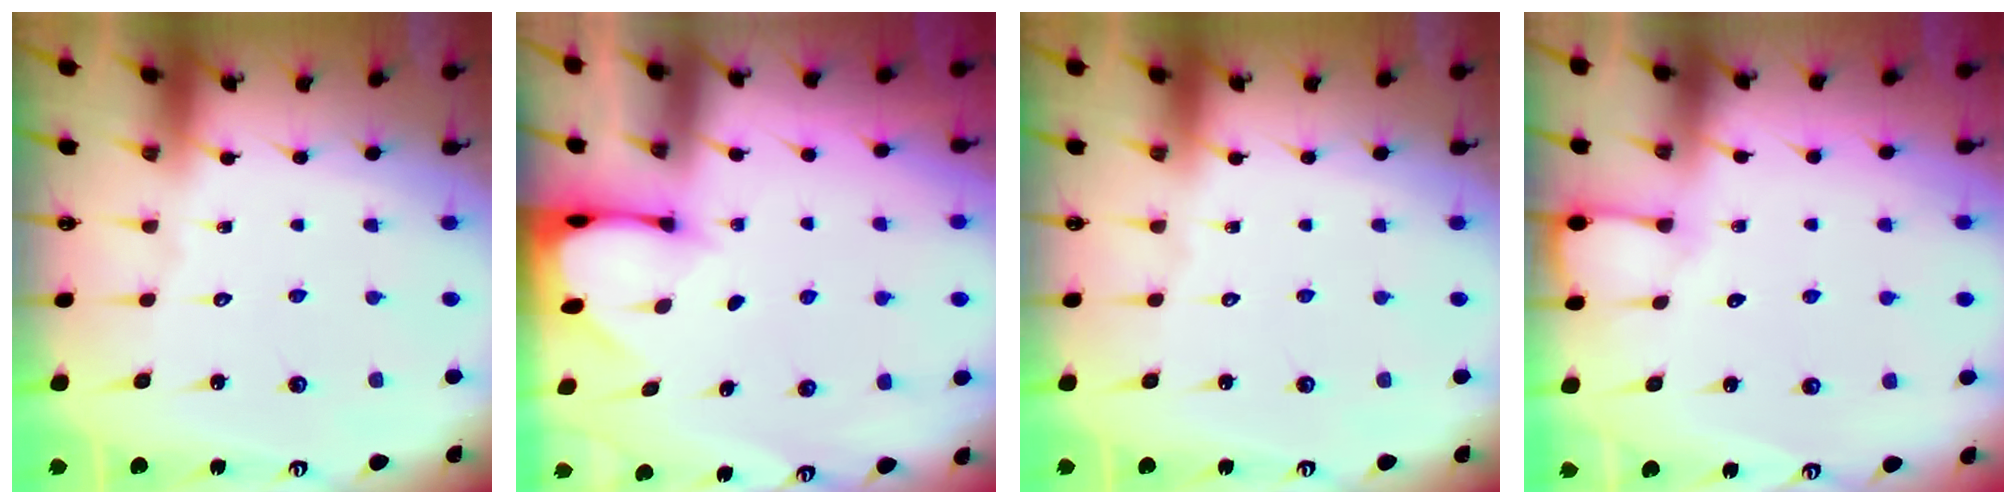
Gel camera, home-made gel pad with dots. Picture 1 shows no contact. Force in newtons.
{"total": 2.7, "press": 2.7, "slide": 0.2}
{"total": 0.0}
{"total": 4.5, "press": 4.5, "slide": 0.6}